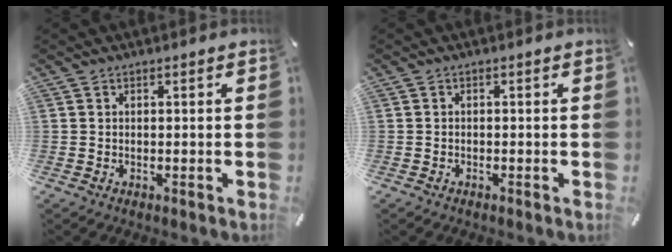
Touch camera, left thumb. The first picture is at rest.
{"total": 0.5, "force": [-0.4, 0.3, 0.1], "torque": [-0.001, 0.002, -0.011]}